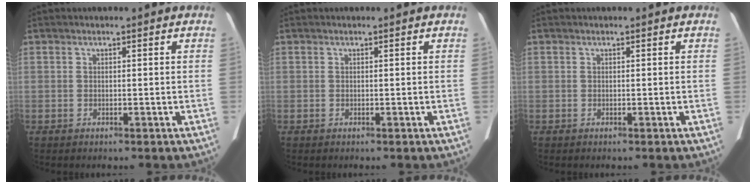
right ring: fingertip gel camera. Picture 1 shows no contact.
{"total": 0.0}
{"total": 0.0}